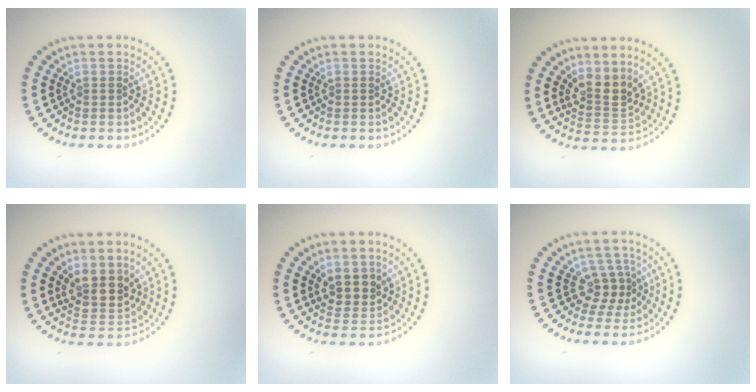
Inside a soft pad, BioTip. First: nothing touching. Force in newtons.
{"total": 0.0}
{"total": 2.9, "press": 2.3, "slide": 1.7}
{"total": 3.2, "press": 2.7, "slide": 1.8}
{"total": 2.4, "press": 2.3, "slide": 0.9}
{"total": 2.6, "press": 1.8, "slide": 1.8}